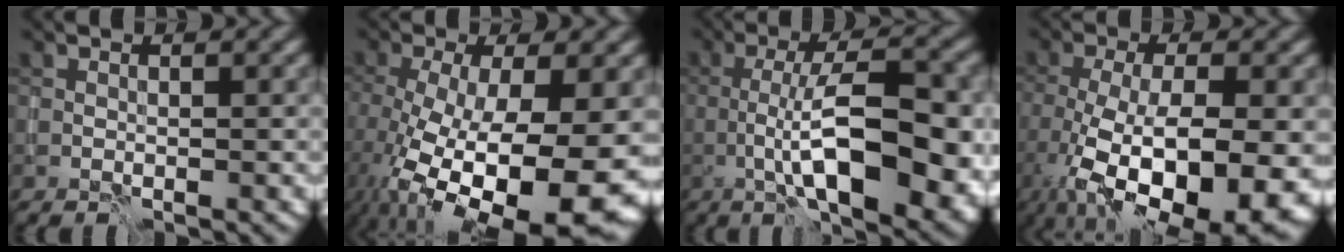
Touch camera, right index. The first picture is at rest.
{"total": 15.3, "force": [-4.2, 6.2, 13.4], "torque": [-0.221, -0.038, -0.046]}
{"total": 11.4, "force": [-3.3, 3.4, 10.3], "torque": [-0.164, 0.006, -0.057]}
{"total": 13.8, "force": [-4.9, 6.1, 11.4], "torque": [-0.203, -0.041, -0.064]}